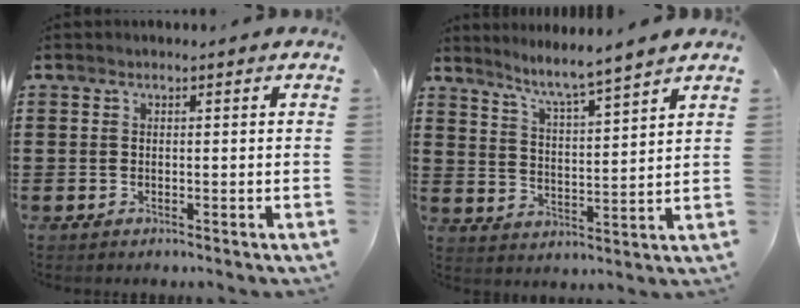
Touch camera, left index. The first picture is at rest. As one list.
[{"total": 5.3, "force": [4.7, -1.2, 2.0], "torque": [-0.060, -0.033, 0.076]}]